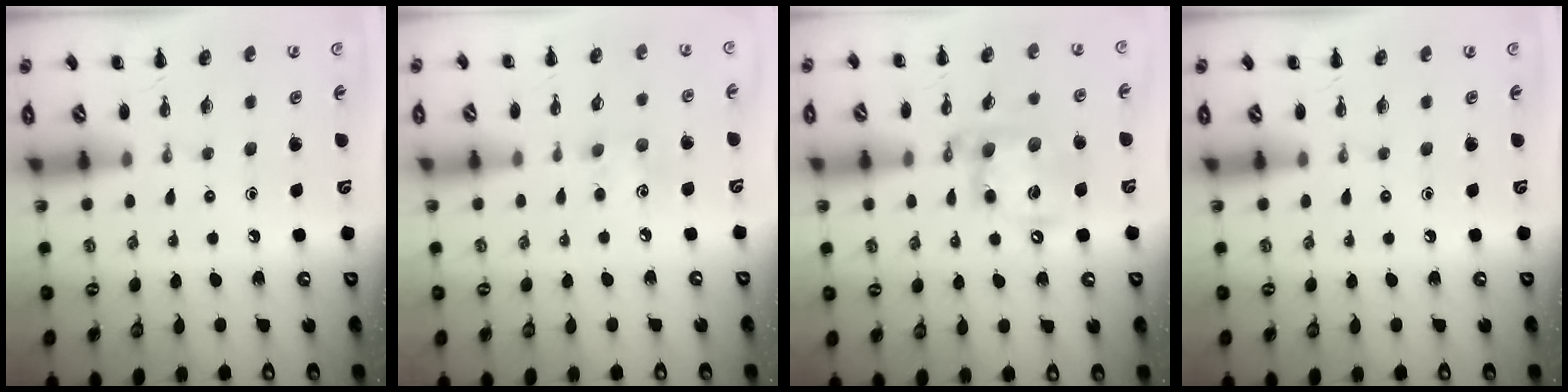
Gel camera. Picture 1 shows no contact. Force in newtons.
{"total": 4.8, "press": 4.6, "slide": 1.3}
{"total": 15.0, "press": 14.6, "slide": 3.2}
{"total": 0.0}